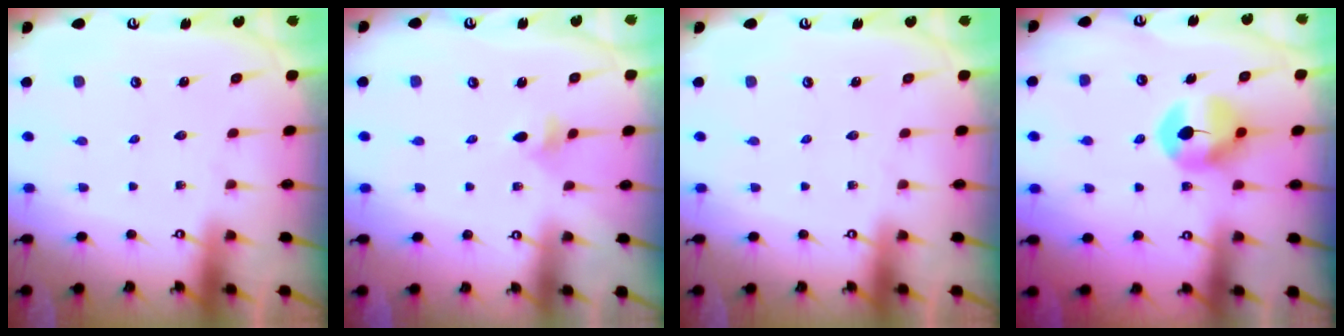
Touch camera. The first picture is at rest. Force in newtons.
{"total": 3.8, "press": 3.7, "slide": 0.9}
{"total": 0.0}
{"total": 7.6, "press": 7.6, "slide": 0.4}